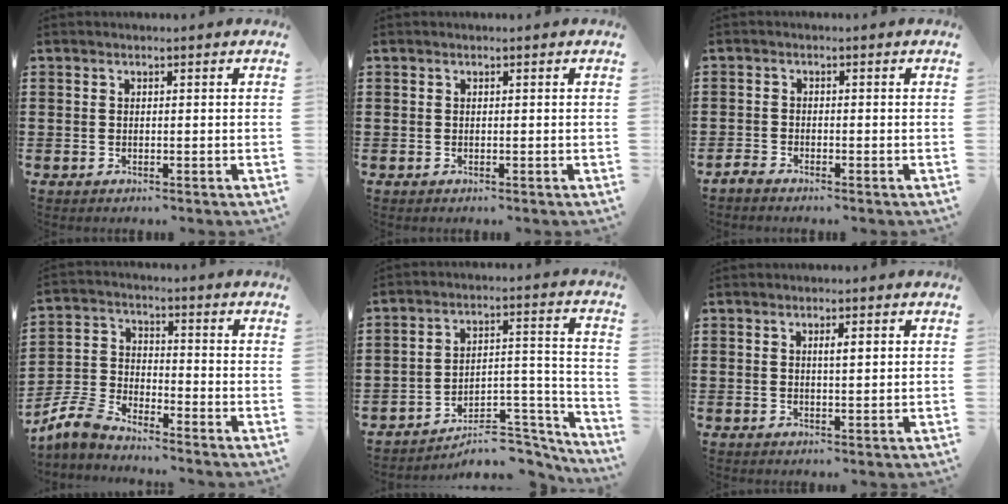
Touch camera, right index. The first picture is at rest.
{"total": 0.0}
{"total": 1.4, "force": [-1.4, 0.2, 0.1], "torque": [-0.006, 0.003, -0.029]}
{"total": 5.9, "force": [-5.6, 1.1, 1.6], "torque": [-0.065, -0.003, -0.119]}
{"total": 6.9, "force": [-6.0, 2.4, 2.5], "torque": [-0.035, 0.014, -0.112]}
{"total": 2.1, "force": [0.5, 0.4, 2.0], "torque": [-0.039, 0.003, 0.005]}